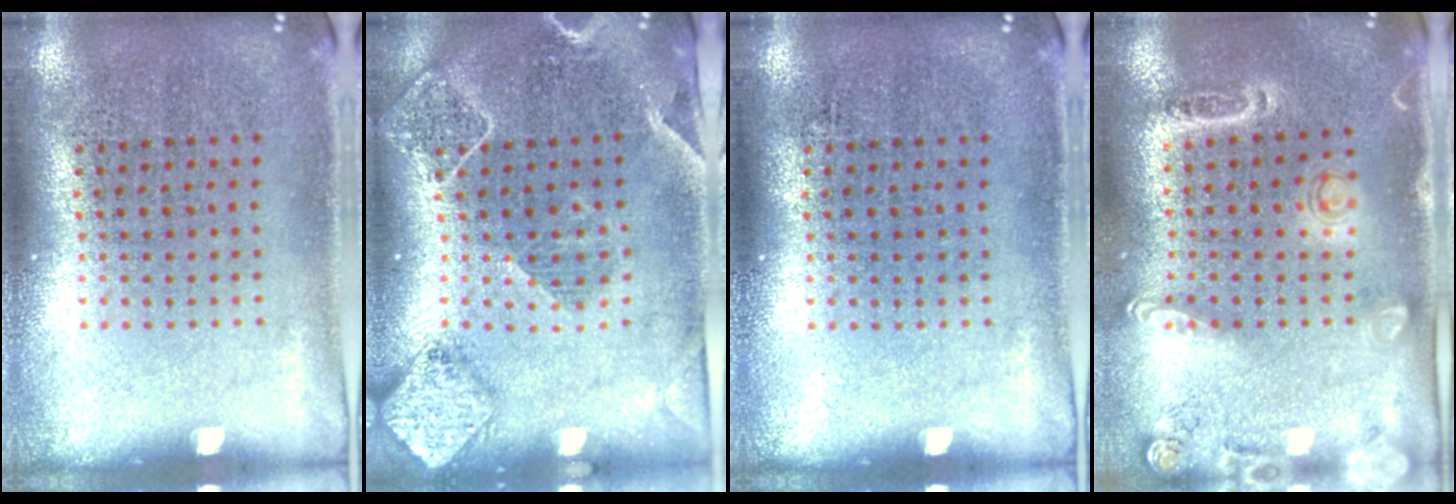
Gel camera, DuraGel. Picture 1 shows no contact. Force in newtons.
{"total": 2.0, "press": 1.9, "slide": 0.7}
{"total": 0.0}
{"total": 1.6, "press": 1.4, "slide": 0.8}